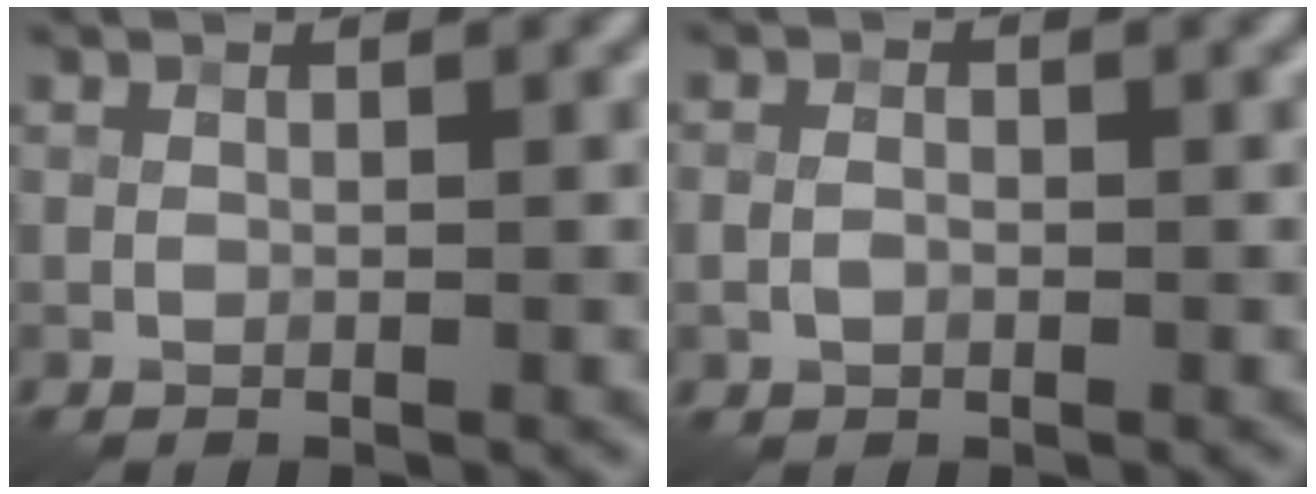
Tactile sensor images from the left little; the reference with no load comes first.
{"total": 1.2, "force": [-0.3, 0.9, 0.7], "torque": [-0.012, 0.001, -0.009]}